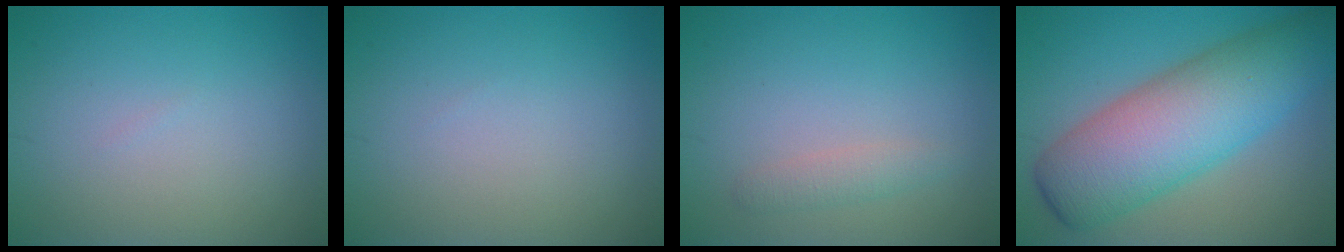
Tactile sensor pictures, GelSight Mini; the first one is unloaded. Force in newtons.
{"total": 0.0}
{"total": 1.4, "press": 1.4, "slide": 0.0}
{"total": 10.5, "press": 10.5, "slide": 0.2}